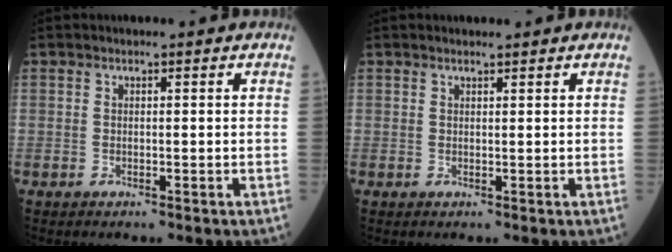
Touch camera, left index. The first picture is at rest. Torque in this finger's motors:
{"motor_torque": [0.75, -0.98, 0.05, 0.00]}